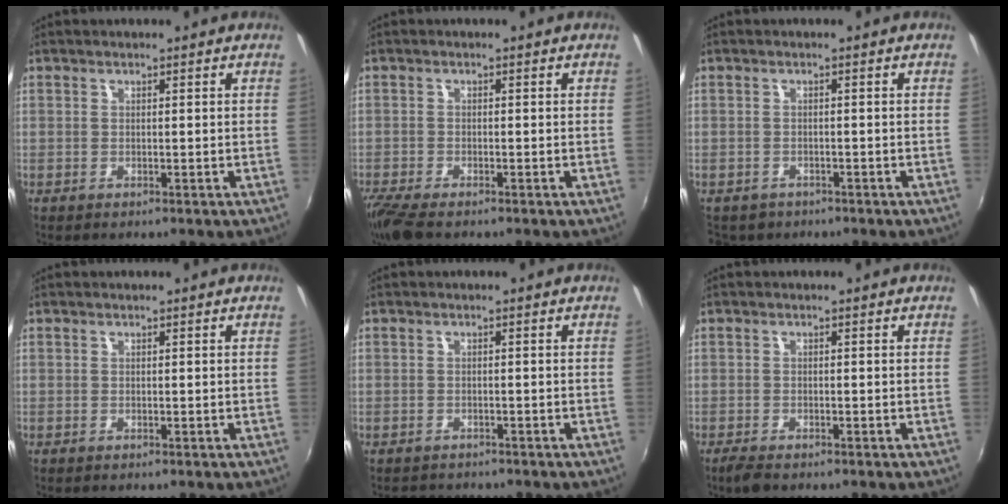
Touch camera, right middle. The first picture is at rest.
{"total": 5.9, "force": [-4.7, 1.3, 3.4], "torque": [-0.089, -0.030, -0.091]}
{"total": 3.6, "force": [-2.3, 2.6, 1.0], "torque": [-0.029, -0.009, -0.033]}
{"total": 0.0}
{"total": 2.3, "force": [-2.0, 1.1, 0.1], "torque": [-0.008, -0.002, -0.033]}
{"total": 2.6, "force": [-2.0, 0.7, 1.5], "torque": [-0.036, -0.010, -0.038]}